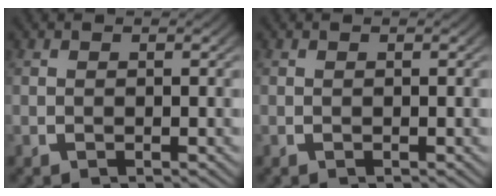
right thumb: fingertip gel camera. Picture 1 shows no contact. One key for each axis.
{"total": 0.0}